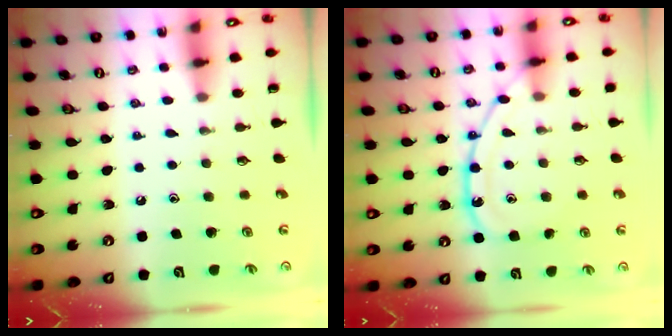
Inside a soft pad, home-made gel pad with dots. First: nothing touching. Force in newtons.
{"total": 14.0, "press": 13.9, "slide": 1.3}